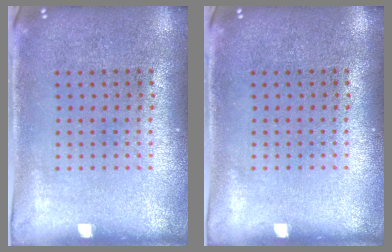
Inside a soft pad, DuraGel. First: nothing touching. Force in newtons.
{"total": 0.0}